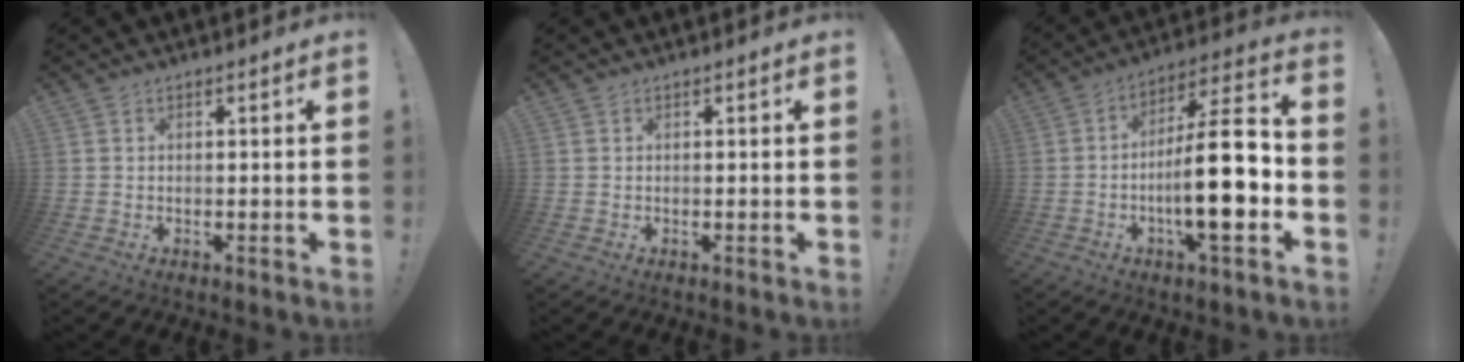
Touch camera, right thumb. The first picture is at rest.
{"total": 0.0}
{"total": 19.8, "force": [-4.3, 5.0, 18.7], "torque": [-0.311, 0.017, -0.074]}